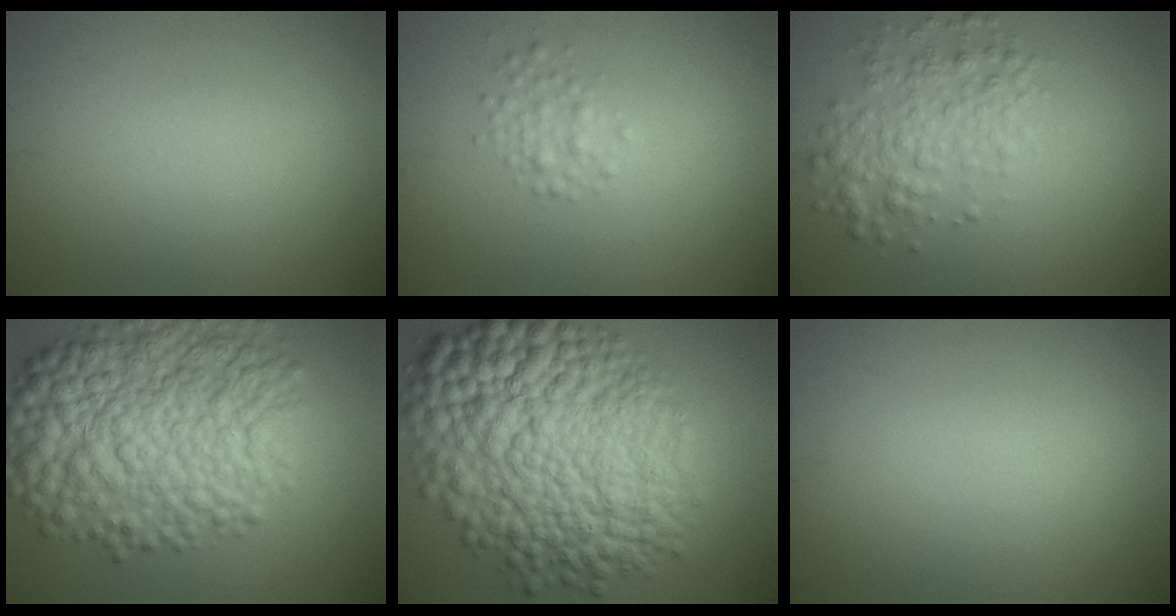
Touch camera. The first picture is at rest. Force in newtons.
{"total": 1.6, "press": 1.6, "slide": 0.1}
{"total": 3.8, "press": 3.8, "slide": 0.1}
{"total": 11.8, "press": 11.8, "slide": 0.2}
{"total": 16.5, "press": 16.5, "slide": 0.2}
{"total": 0.0}